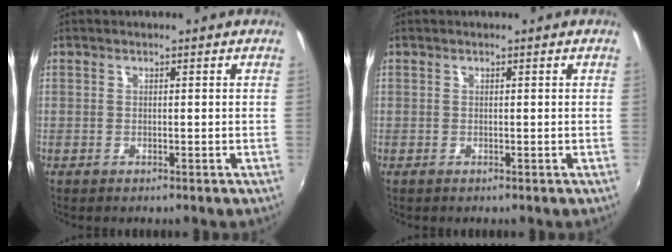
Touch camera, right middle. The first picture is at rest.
{"total": 0.0}